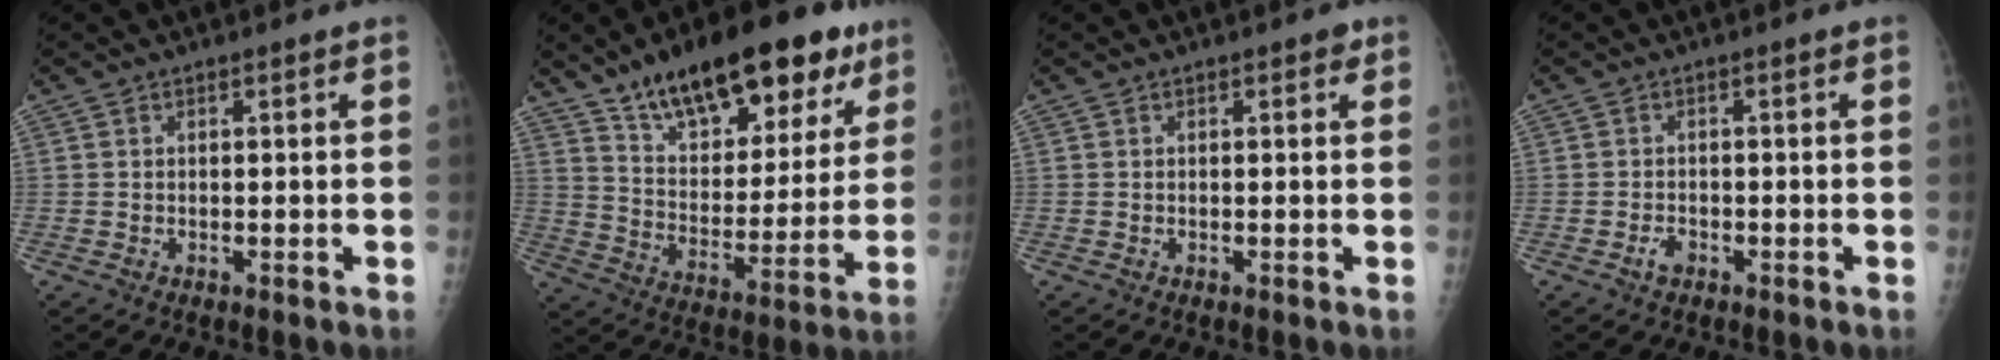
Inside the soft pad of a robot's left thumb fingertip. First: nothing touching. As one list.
[{"total": 25.9, "force": [16.4, 11.3, 16.6], "torque": [-0.211, -0.040, 0.256]}, {"total": 0.8, "force": [0.4, 0.5, 0.5], "torque": [0.001, 0.000, 0.001]}, {"total": 1.8, "force": [-1.0, 1.1, 0.9], "torque": [-0.017, 0.007, -0.018]}]